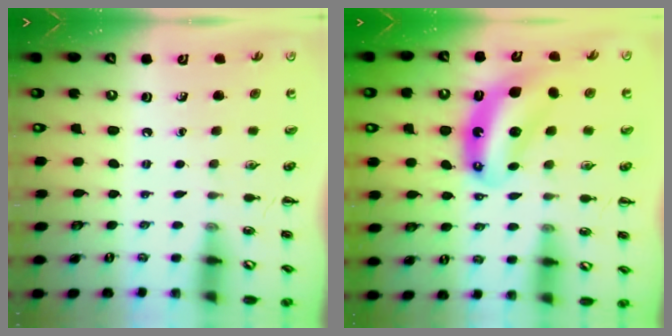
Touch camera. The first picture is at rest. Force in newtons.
{"total": 7.6, "press": 7.3, "slide": 2.0}